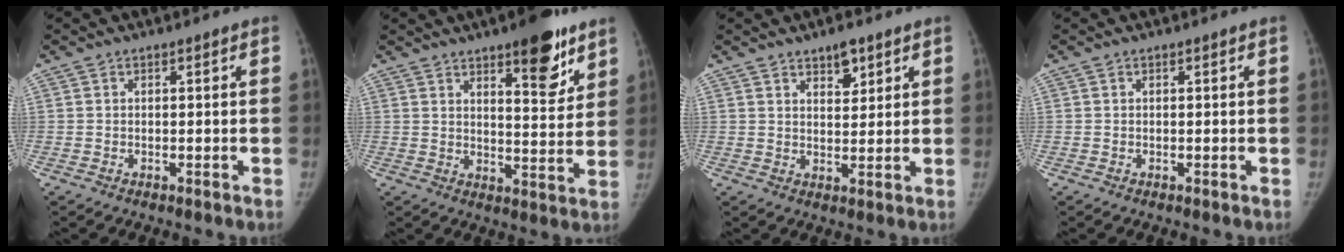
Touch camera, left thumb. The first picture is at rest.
{"total": 12.0, "force": [7.6, 4.0, 8.5], "torque": [-0.084, -0.046, 0.107]}
{"total": 4.5, "force": [3.0, 2.1, 2.7], "torque": [-0.022, -0.020, 0.048]}
{"total": 0.0}